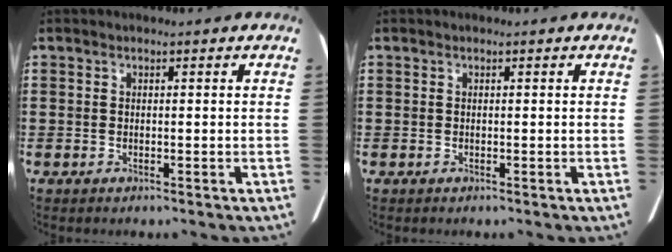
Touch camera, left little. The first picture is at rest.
{"total": 0.0}